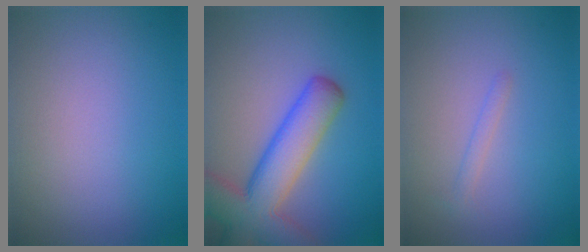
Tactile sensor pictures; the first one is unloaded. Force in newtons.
{"total": 8.5, "press": 8.5, "slide": 0.5}
{"total": 0.9, "press": 0.9, "slide": 0.1}